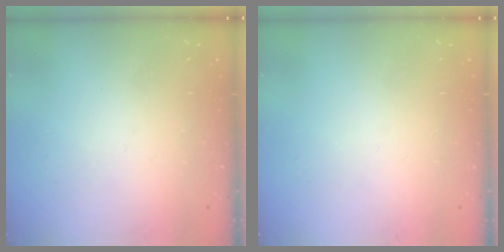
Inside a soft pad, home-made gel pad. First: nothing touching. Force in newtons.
{"total": 0.0}